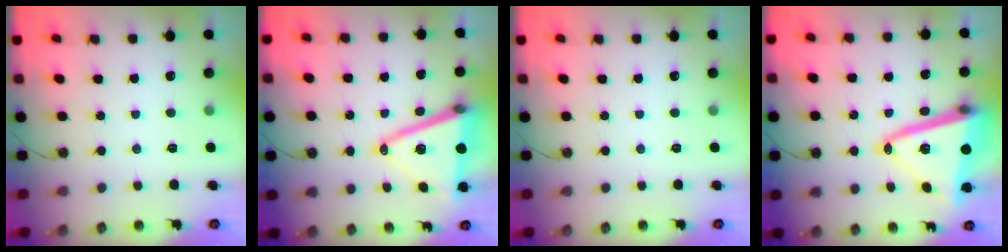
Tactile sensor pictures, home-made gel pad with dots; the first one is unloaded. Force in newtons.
{"total": 16.7, "press": 16.3, "slide": 3.7}
{"total": 0.0}
{"total": 17.8, "press": 17.6, "slide": 2.6}